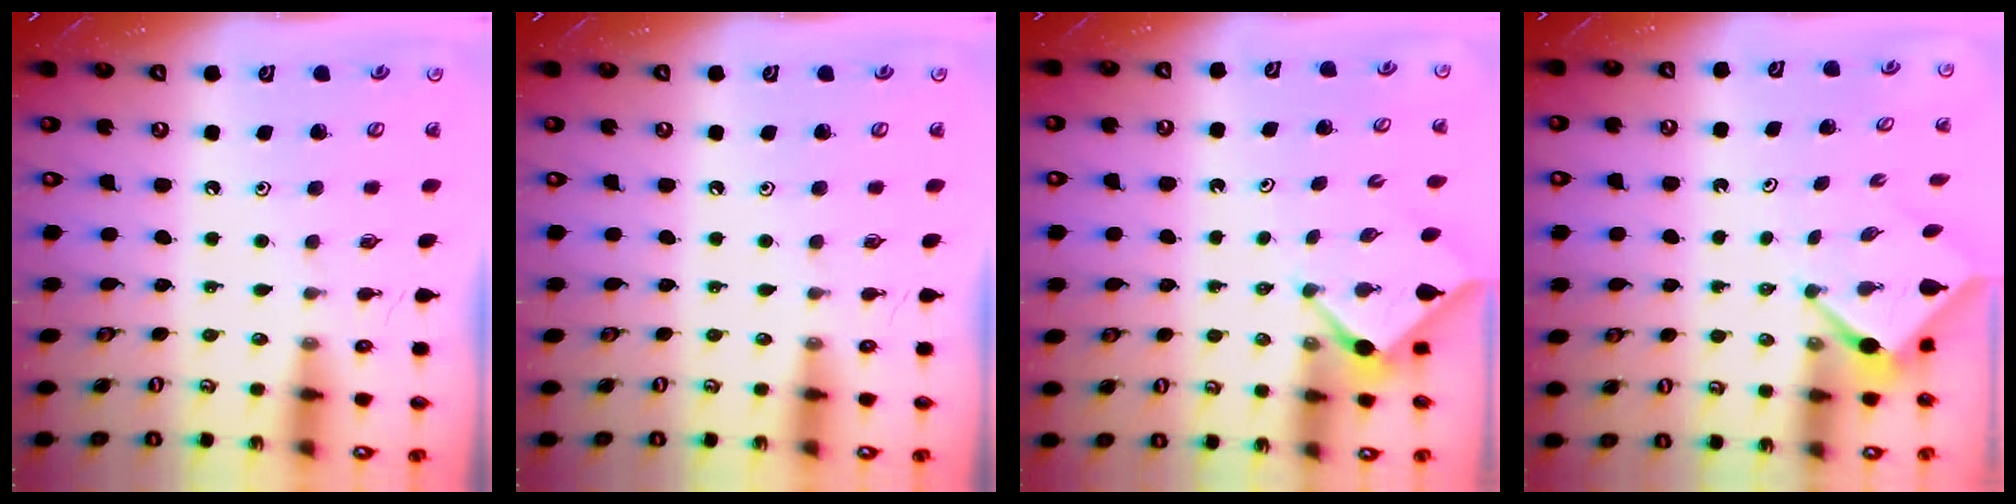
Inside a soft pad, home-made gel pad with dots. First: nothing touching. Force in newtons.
{"total": 0.0}
{"total": 3.0, "press": 3.0, "slide": 0.3}
{"total": 2.7, "press": 2.7, "slide": 0.1}